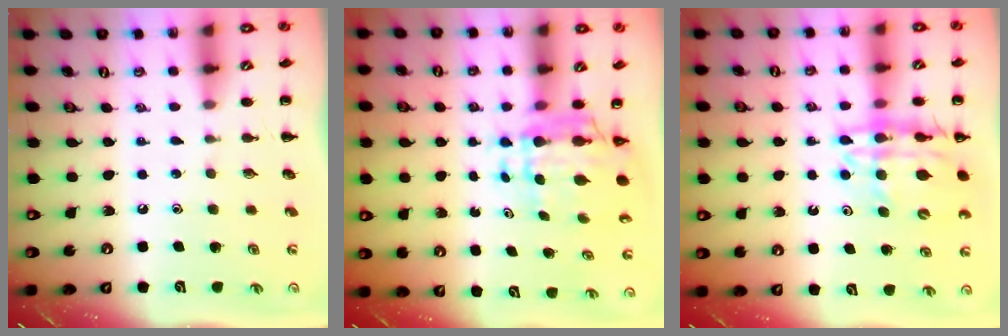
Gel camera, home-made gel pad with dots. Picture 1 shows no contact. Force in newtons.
{"total": 6.6, "press": 6.2, "slide": 2.1}
{"total": 15.8, "press": 15.4, "slide": 3.8}